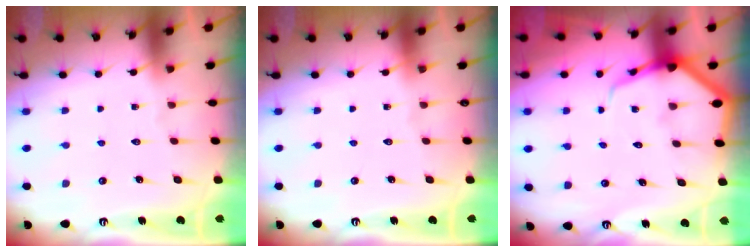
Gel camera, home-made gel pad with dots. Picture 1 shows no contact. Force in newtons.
{"total": 0.0}
{"total": 6.7, "press": 6.6, "slide": 0.7}